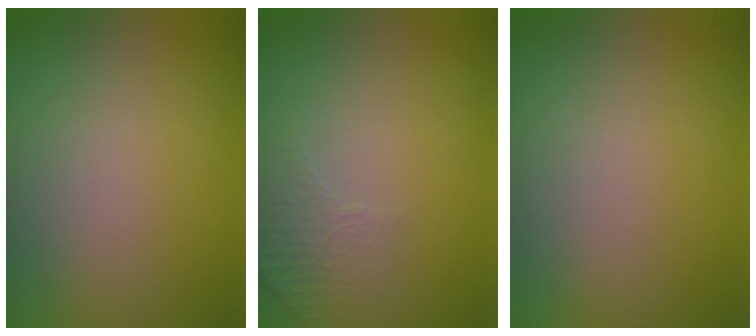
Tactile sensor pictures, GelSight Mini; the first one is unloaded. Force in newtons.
{"total": 2.1, "press": 2.0, "slide": 0.5}
{"total": 0.0}